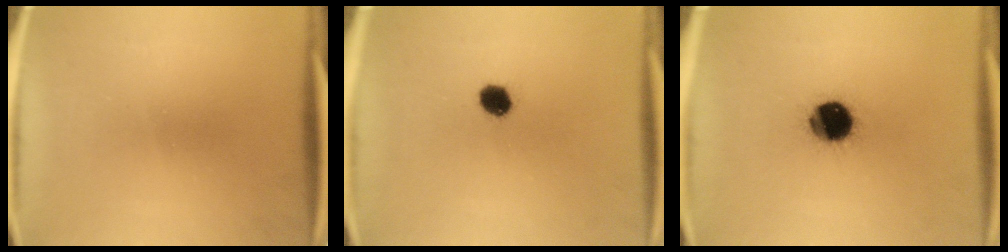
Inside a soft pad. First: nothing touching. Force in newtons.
{"total": 4.3}
{"total": 13.5}